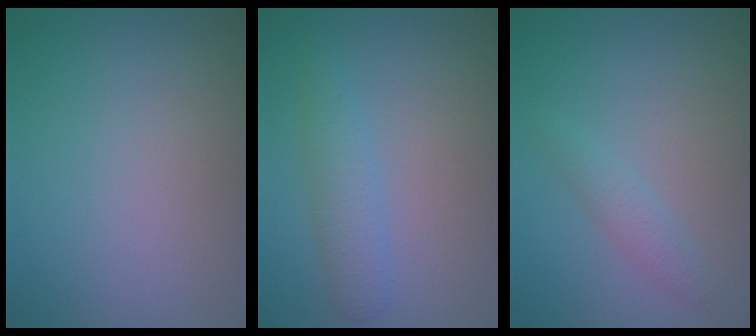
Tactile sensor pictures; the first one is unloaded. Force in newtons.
{"total": 2.4, "press": 2.4, "slide": 0.1}
{"total": 1.5, "press": 1.5, "slide": 0.0}